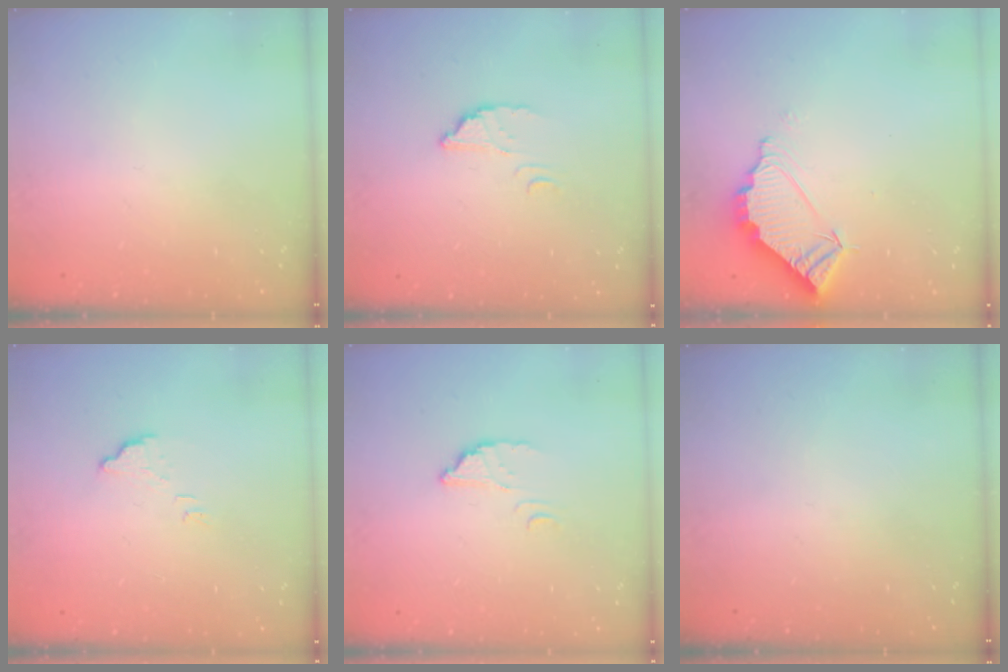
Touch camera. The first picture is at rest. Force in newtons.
{"total": 2.5, "press": 2.5, "slide": 0.1}
{"total": 6.2, "press": 6.2, "slide": 0.3}
{"total": 2.3, "press": 2.3, "slide": 0.1}
{"total": 2.5, "press": 2.5, "slide": 0.1}
{"total": 0.0}